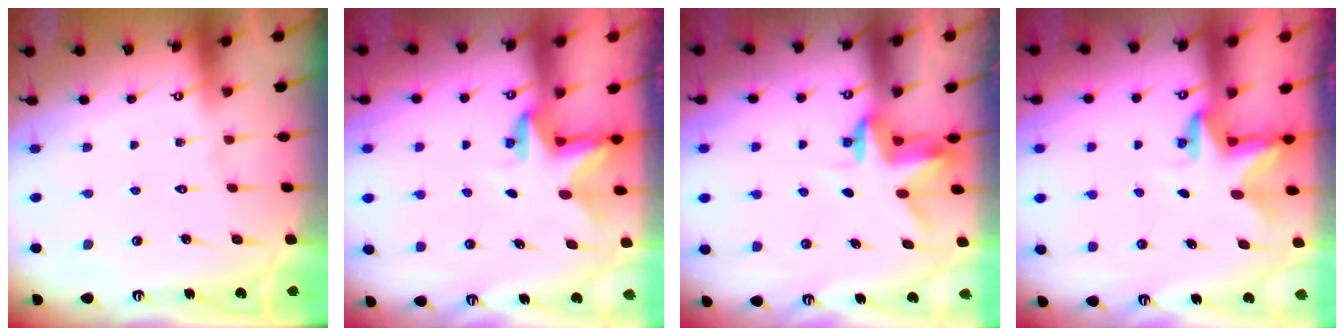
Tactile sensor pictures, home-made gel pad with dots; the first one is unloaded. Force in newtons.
{"total": 2.9, "press": 2.9, "slide": 0.2}
{"total": 3.2, "press": 3.2, "slide": 0.3}
{"total": 2.9, "press": 2.9, "slide": 0.2}